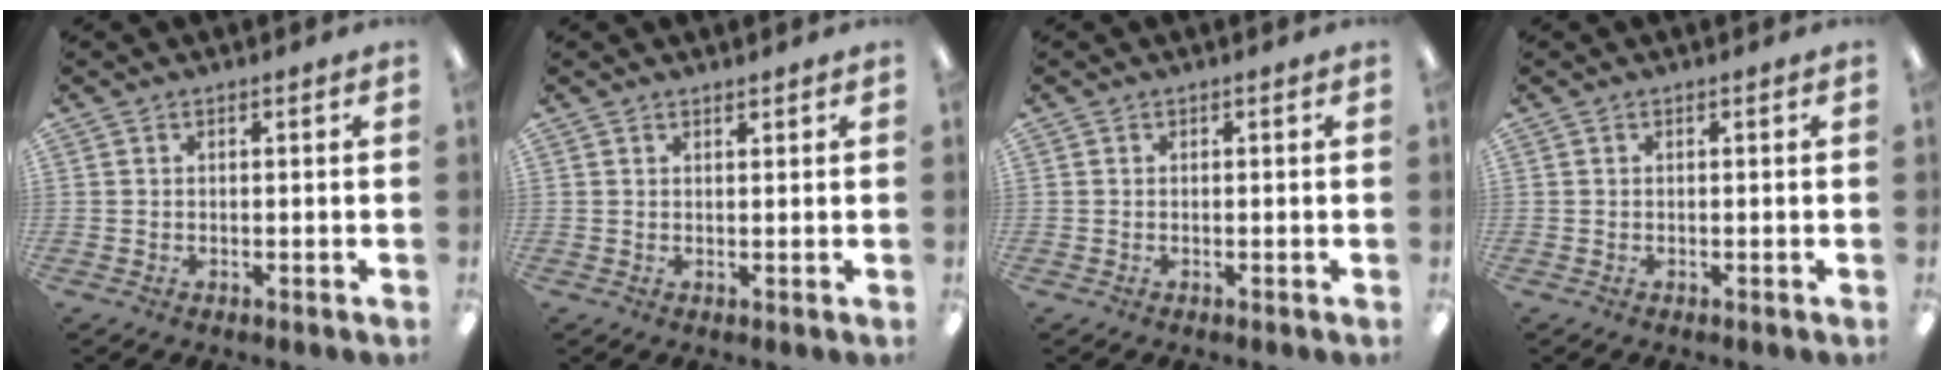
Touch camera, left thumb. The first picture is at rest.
{"total": 1.2, "force": [1.1, 0.2, 0.3], "torque": [-0.007, -0.002, 0.021]}
{"total": 0.0}
{"total": 0.0}